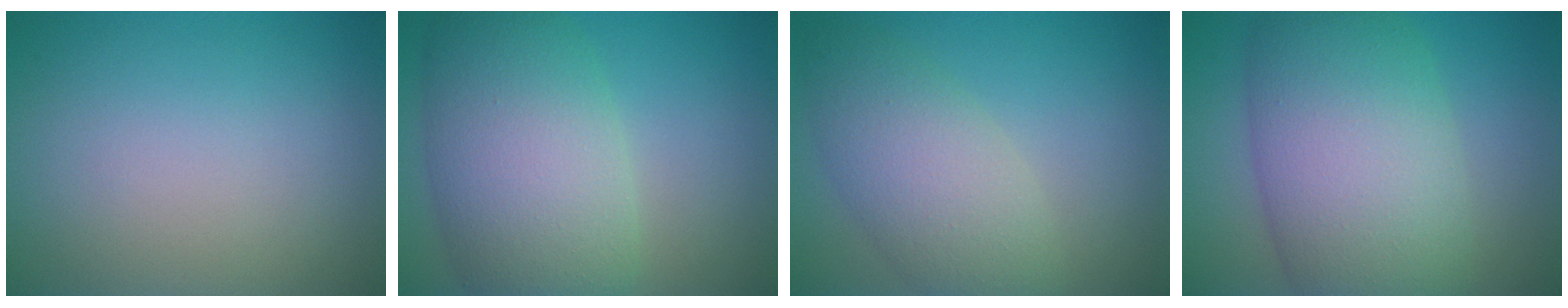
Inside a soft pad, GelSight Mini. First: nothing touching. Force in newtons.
{"total": 10.0, "press": 10.0, "slide": 0.4}
{"total": 5.7, "press": 5.7, "slide": 0.3}
{"total": 11.8, "press": 11.8, "slide": 0.3}